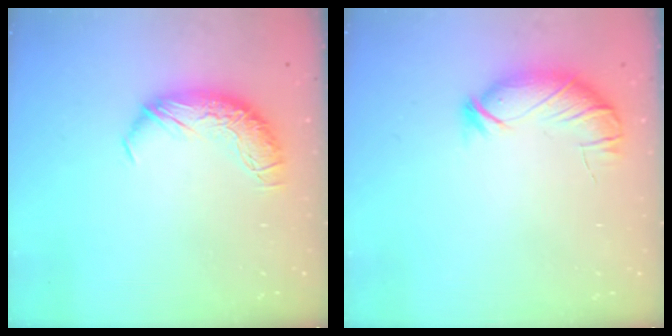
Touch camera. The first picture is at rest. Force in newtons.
{"total": 4.0, "press": 3.9, "slide": 0.9}